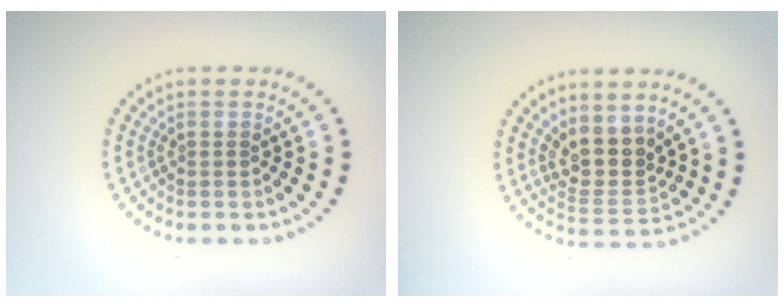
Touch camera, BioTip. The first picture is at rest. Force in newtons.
{"total": 3.6, "press": 2.9, "slide": 2.1}